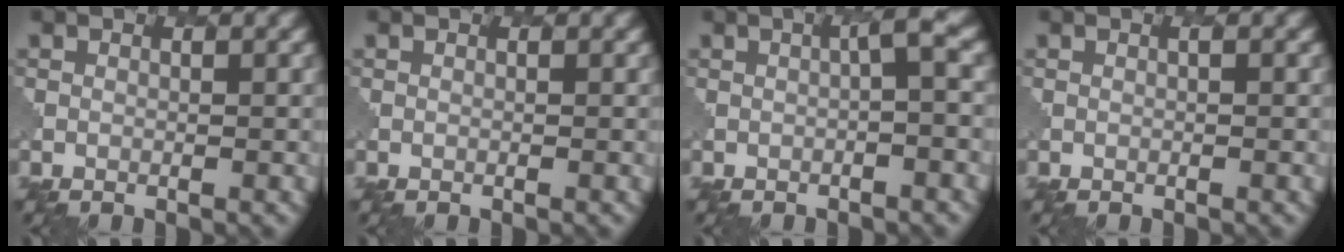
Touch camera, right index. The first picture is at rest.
{"total": 0.0}
{"total": 2.4, "force": [-0.2, 0.3, 2.4], "torque": [-0.029, 0.014, -0.007]}
{"total": 0.0}